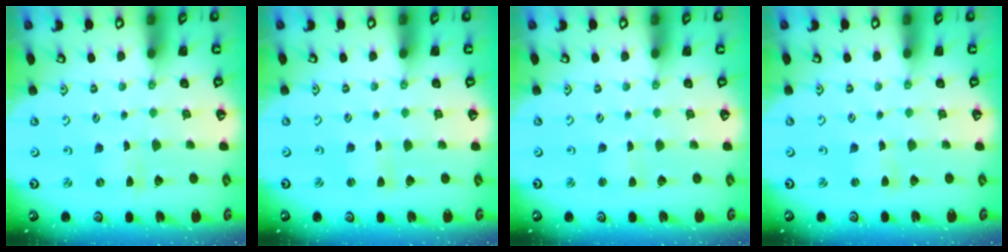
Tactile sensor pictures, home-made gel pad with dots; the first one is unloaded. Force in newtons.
{"total": 0.8, "press": 0.8, "slide": 0.2}
{"total": 1.7, "press": 1.7, "slide": 0.2}
{"total": 2.6, "press": 2.5, "slide": 0.4}